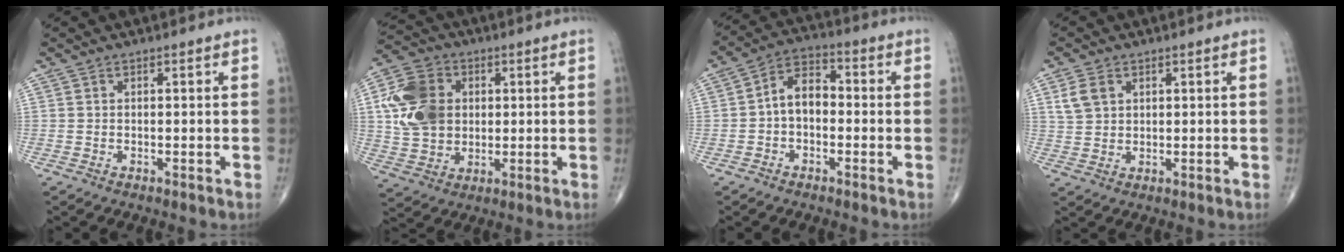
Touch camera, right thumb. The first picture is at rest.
{"total": 13.6, "force": [2.3, 10.6, 8.2], "torque": [-0.141, 0.006, 0.043]}
{"total": 7.3, "force": [-0.8, 4.9, 5.4], "torque": [-0.078, 0.029, -0.026]}
{"total": 4.6, "force": [1.9, 3.3, 2.5], "torque": [-0.042, -0.002, 0.042]}